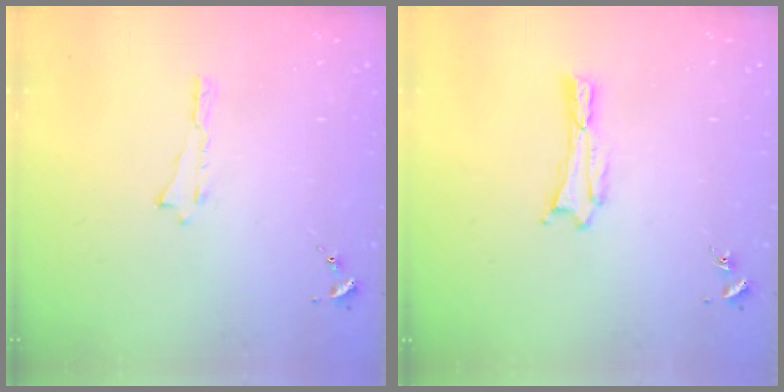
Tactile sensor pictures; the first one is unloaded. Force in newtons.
{"total": 0.7, "press": 0.7, "slide": 0.1}